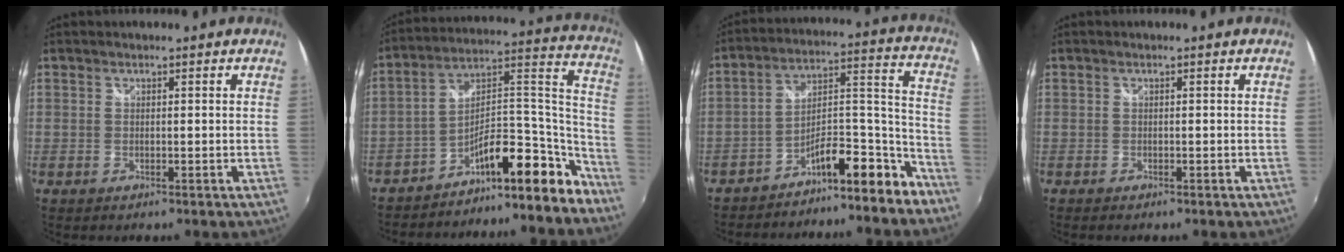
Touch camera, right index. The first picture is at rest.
{"total": 16.0, "force": [-14.2, 3.8, 6.2], "torque": [-0.059, 0.069, -0.227]}
{"total": 12.5, "force": [-10.7, 2.4, 5.9], "torque": [-0.073, 0.064, -0.165]}
{"total": 0.8, "force": [-0.7, 0.3, 0.3], "torque": [-0.010, -0.004, -0.014]}